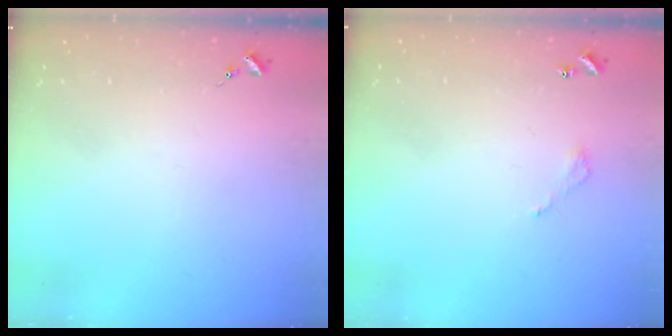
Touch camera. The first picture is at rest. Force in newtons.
{"total": 3.1, "press": 3.0, "slide": 0.3}